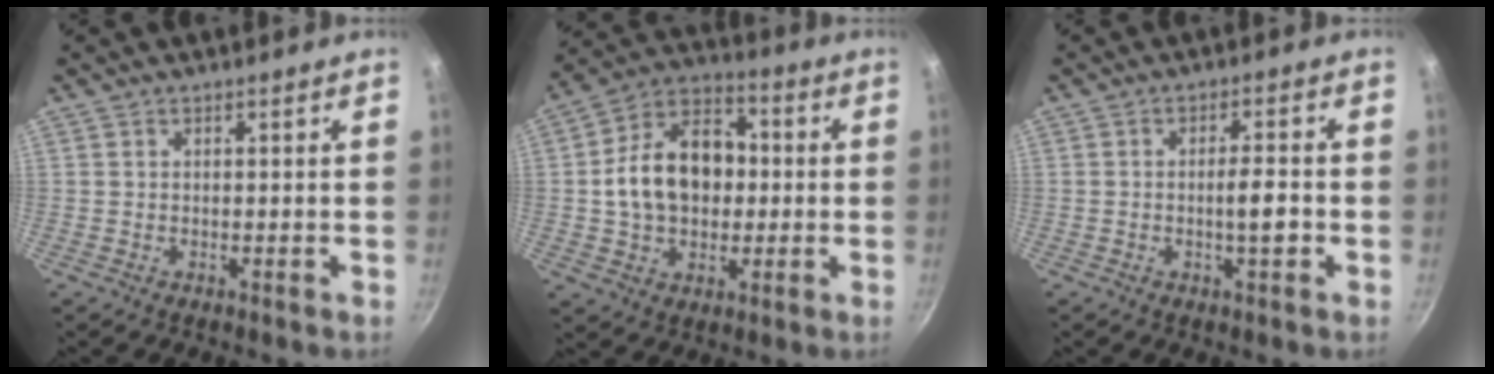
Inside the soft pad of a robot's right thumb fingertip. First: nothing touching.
{"total": 16.3, "force": [0.3, 11.8, 11.2], "torque": [-0.158, 0.030, -0.007]}
{"total": 4.8, "force": [-1.2, 1.0, 4.6], "torque": [-0.063, 0.013, -0.019]}